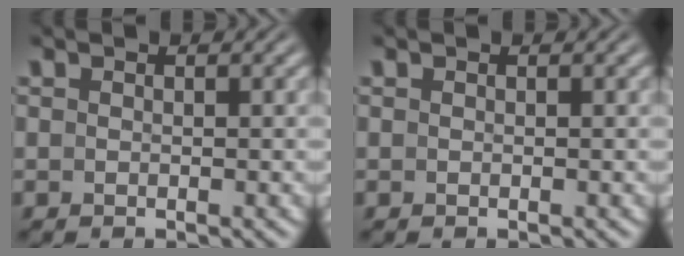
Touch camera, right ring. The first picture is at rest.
{"total": 0.0}